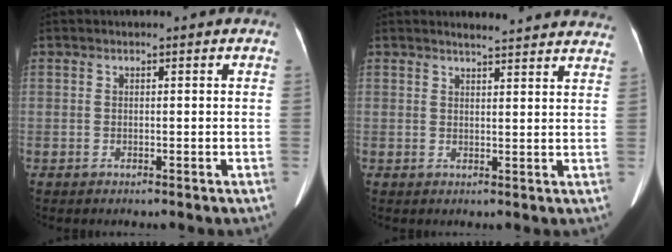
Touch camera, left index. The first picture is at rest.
{"total": 12.5, "force": [12.0, 1.1, 3.3], "torque": [-0.028, -0.010, 0.123]}